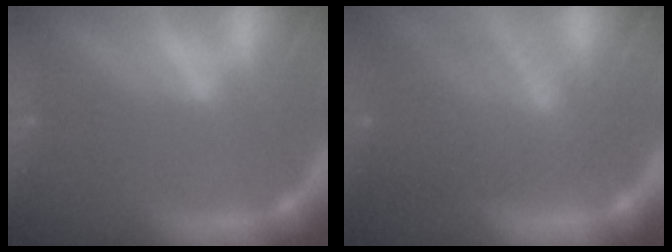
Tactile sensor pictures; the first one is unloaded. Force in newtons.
{"total": 8.0}